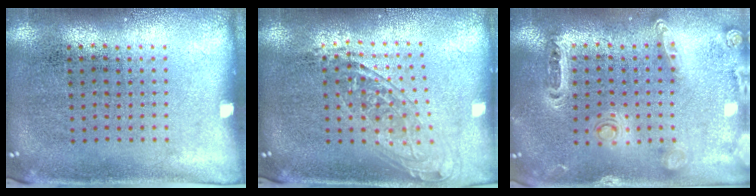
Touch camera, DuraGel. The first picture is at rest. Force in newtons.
{"total": 1.6, "press": 1.3, "slide": 0.9}
{"total": 1.3, "press": 1.3, "slide": 0.2}